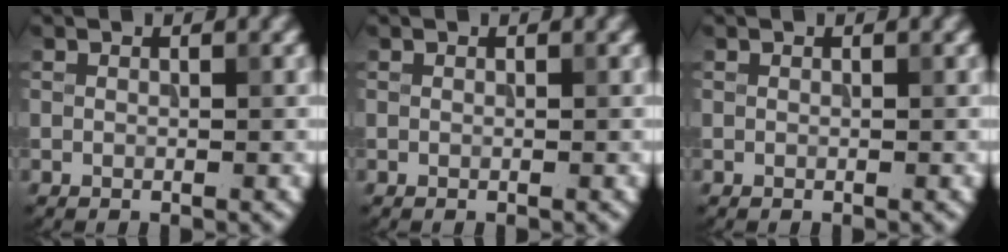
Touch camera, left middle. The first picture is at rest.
{"total": 0.0}
{"total": 0.0}